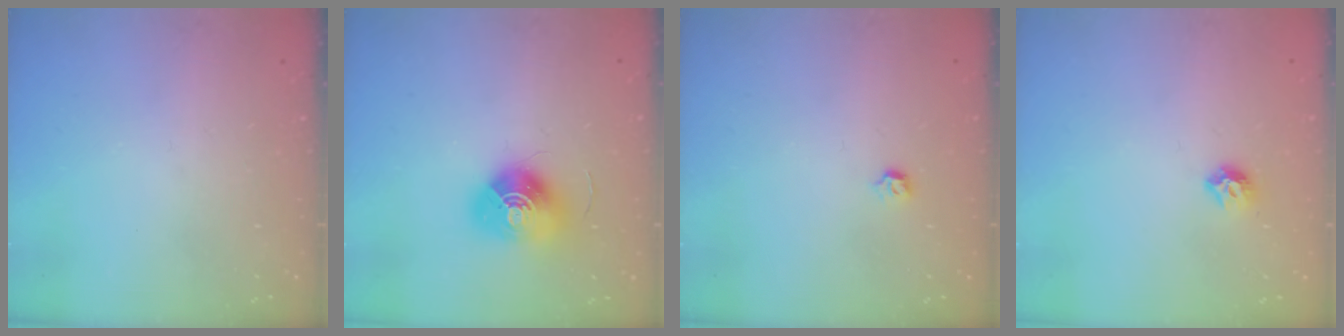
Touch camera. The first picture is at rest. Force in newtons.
{"total": 12.7, "press": 12.7, "slide": 0.5}
{"total": 2.8, "press": 2.7, "slide": 0.8}
{"total": 5.8, "press": 5.7, "slide": 0.9}